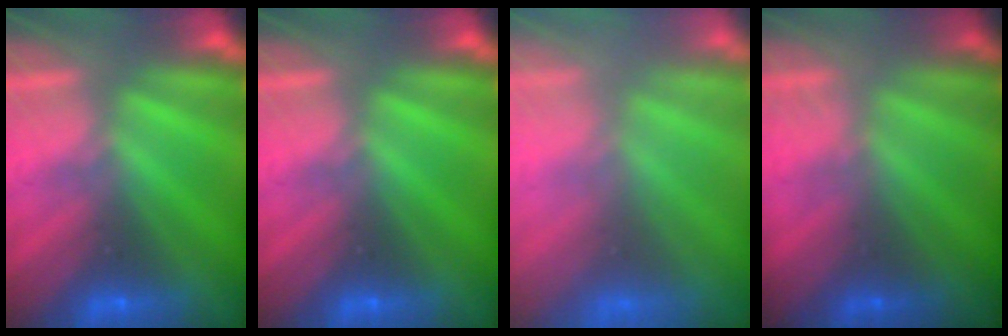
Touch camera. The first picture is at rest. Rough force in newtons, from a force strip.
{"total": 0.0}
{"total": 11.8}
{"total": 1.8}